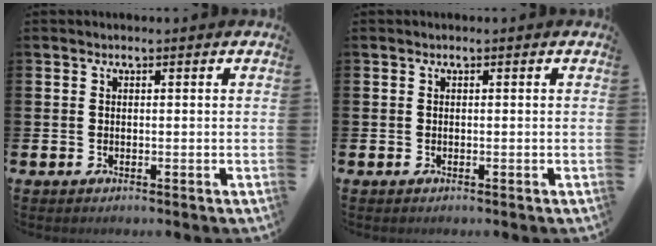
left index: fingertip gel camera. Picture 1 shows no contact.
{"total": 0.0}